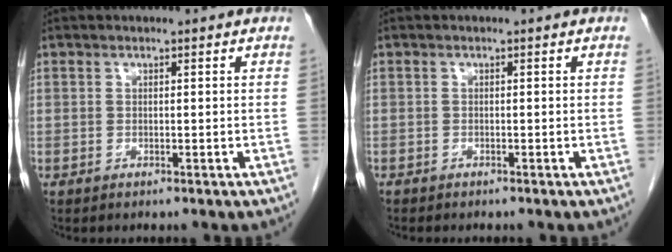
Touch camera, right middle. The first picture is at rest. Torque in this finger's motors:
{"motor_torque": [0.89, -0.85, 0.51, 0.10]}